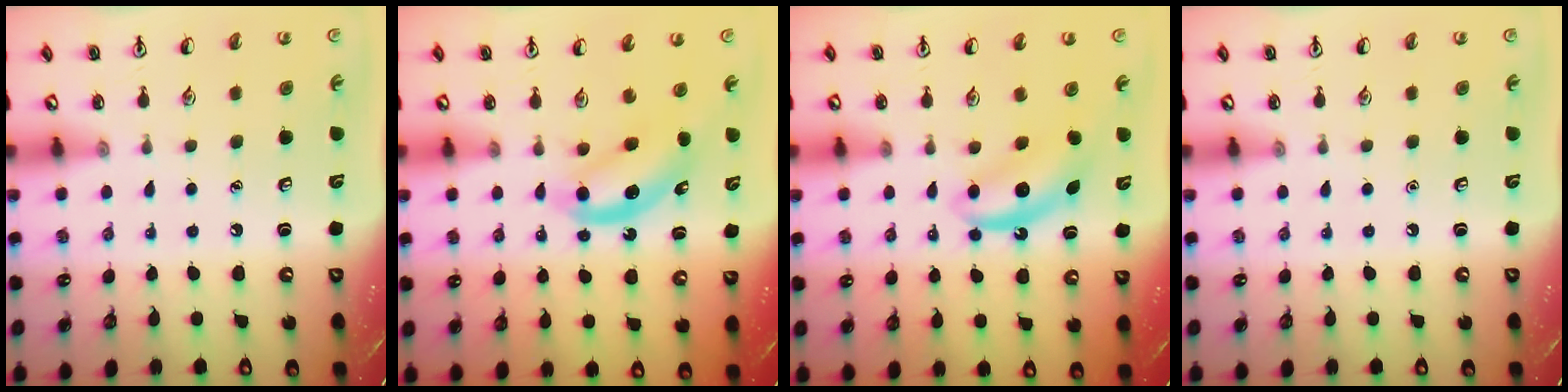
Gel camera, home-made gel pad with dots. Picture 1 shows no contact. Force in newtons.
{"total": 5.0, "press": 4.9, "slide": 0.7}
{"total": 5.2, "press": 5.1, "slide": 0.9}
{"total": 0.0}